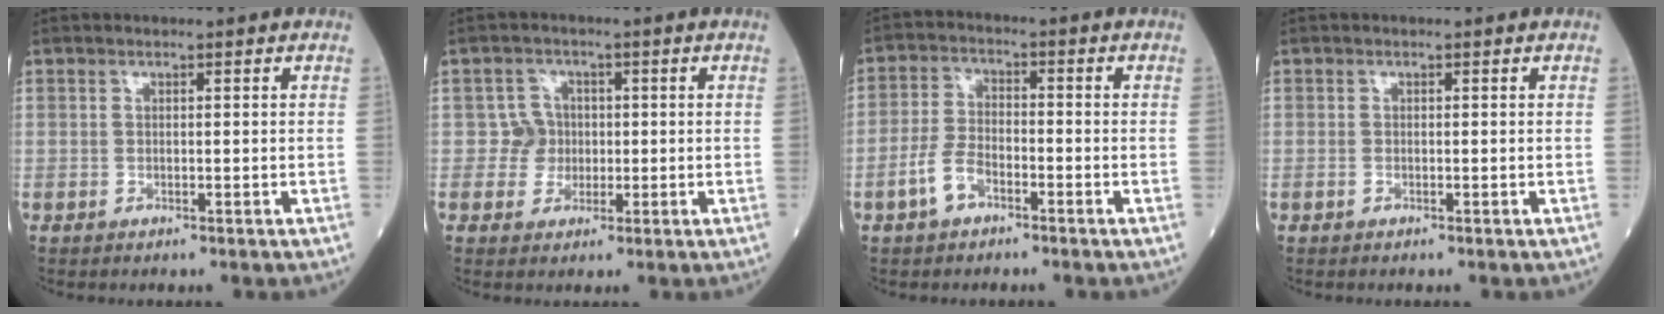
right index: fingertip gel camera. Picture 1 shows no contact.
{"total": 3.7, "force": [-0.1, 3.7, 0.1], "torque": [0.012, 0.008, -0.002]}
{"total": 5.0, "force": [-2.8, 2.6, 3.4], "torque": [-0.076, 0.007, -0.055]}
{"total": 0.0}